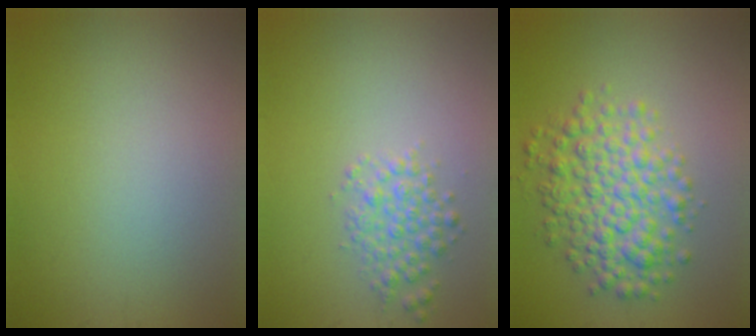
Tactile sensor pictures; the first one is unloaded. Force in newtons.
{"total": 2.4, "press": 2.4, "slide": 0.1}
{"total": 5.7, "press": 5.7, "slide": 0.1}